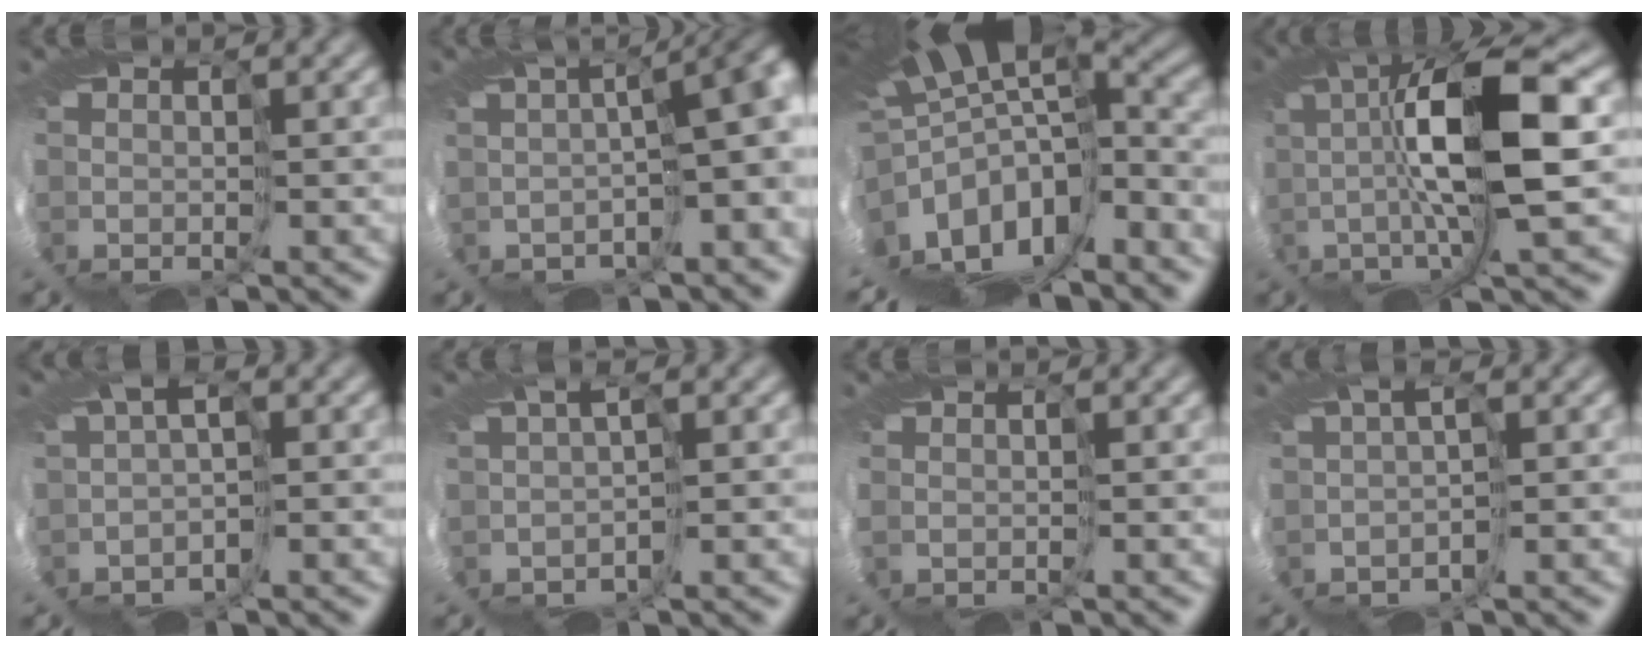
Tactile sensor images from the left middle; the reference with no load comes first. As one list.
[{"total": 6.6, "force": [-0.5, 1.9, 6.3], "torque": [-0.073, -0.005, -0.007]}, {"total": 11.6, "force": [-4.8, 5.4, 9.0], "torque": [-0.195, -0.012, -0.067]}, {"total": 8.2, "force": [0.4, 1.3, 8.0], "torque": [-0.142, 0.012, 0.006]}, {"total": 1.5, "force": [-1.3, 0.5, 0.6], "torque": [-0.017, -0.005, -0.028]}, {"total": 0.7, "force": [-0.5, -0.5, 0.1], "torque": [-0.003, -0.003, -0.009]}, {"total": 0.6, "force": [0.0, 0.5, 0.2], "torque": [-0.003, -0.001, 0.006]}, {"total": 0.9, "force": [-0.9, -0.2, 0.2], "torque": [-0.005, -0.006, -0.018]}]